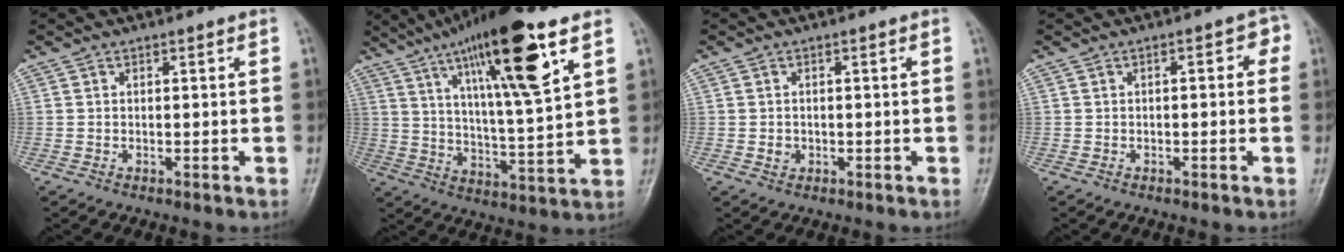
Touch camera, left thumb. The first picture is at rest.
{"total": 20.5, "force": [10.6, 3.7, 17.2], "torque": [-0.274, -0.035, 0.180]}
{"total": 1.7, "force": [-0.3, 1.5, 0.6], "torque": [-0.004, 0.003, -0.004]}
{"total": 3.4, "force": [0.3, 1.8, 2.8], "torque": [-0.018, 0.015, -0.004]}